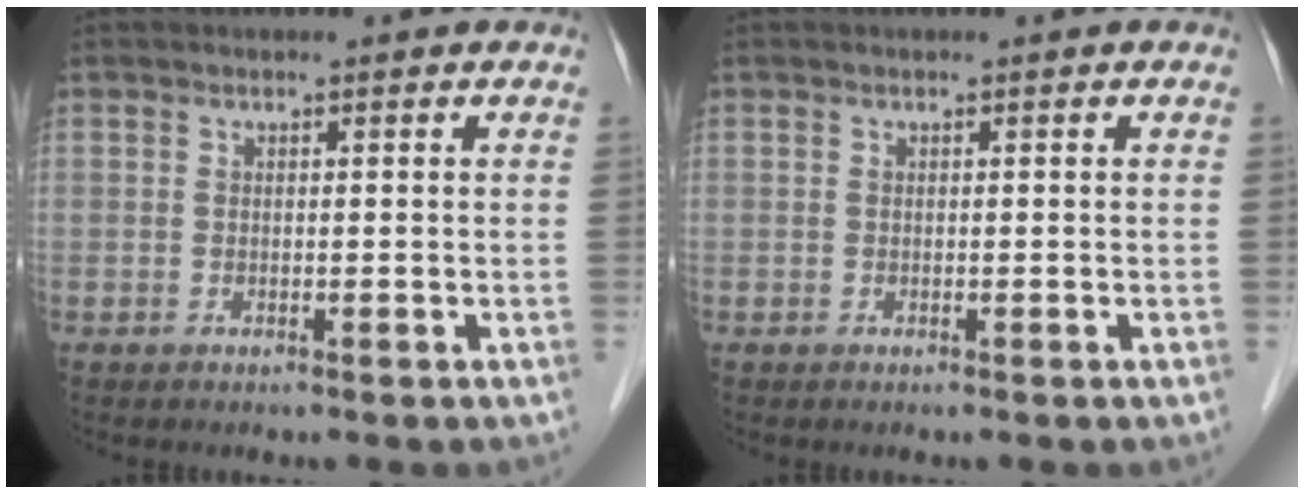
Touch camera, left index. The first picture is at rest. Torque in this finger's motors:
{"motor_torque": [0.00, 0.00, 0.00, 0.00]}